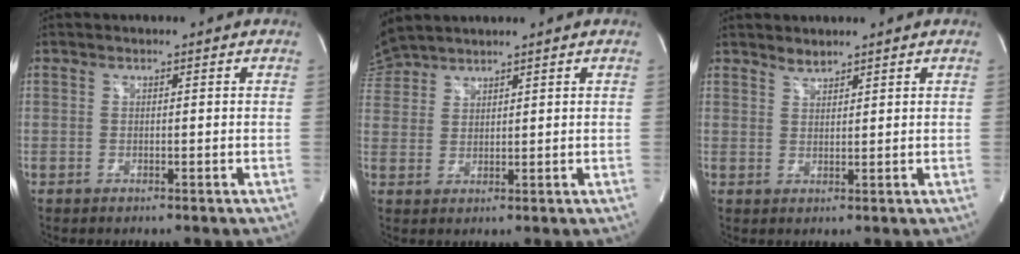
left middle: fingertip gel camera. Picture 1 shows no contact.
{"total": 4.8, "force": [4.8, 0.3, 0.5], "torque": [-0.030, 0.023, 0.105]}
{"total": 1.6, "force": [1.6, 0.3, 0.2], "torque": [-0.004, 0.000, 0.031]}